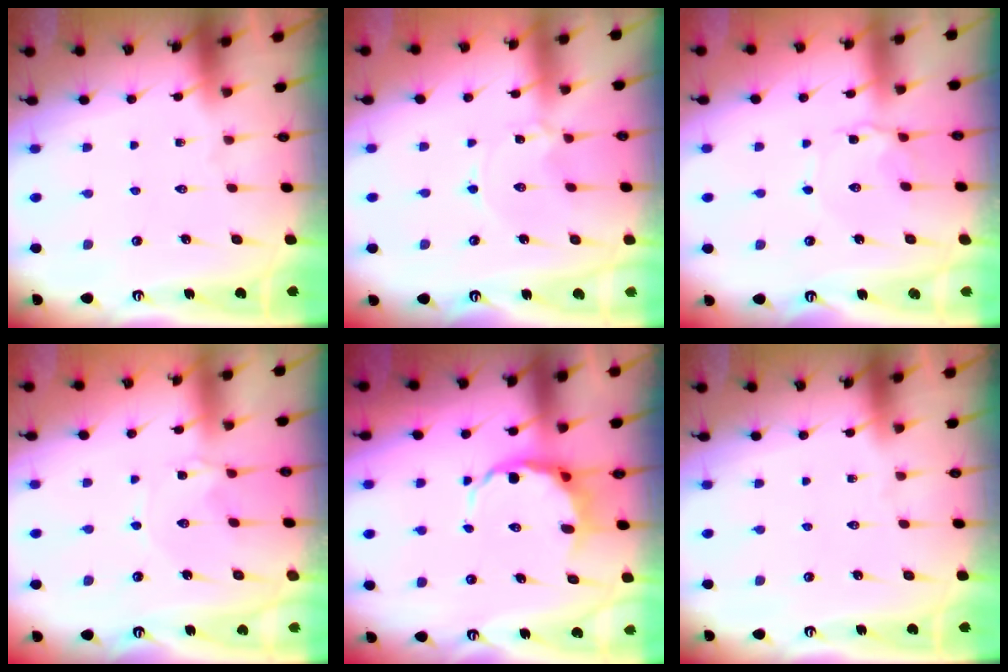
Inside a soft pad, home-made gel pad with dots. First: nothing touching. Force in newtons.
{"total": 0.7, "press": 0.6, "slide": 0.1}
{"total": 2.7, "press": 2.7, "slide": 0.2}
{"total": 1.3, "press": 1.3, "slide": 0.3}
{"total": 6.4, "press": 6.0, "slide": 2.3}
{"total": 0.0}